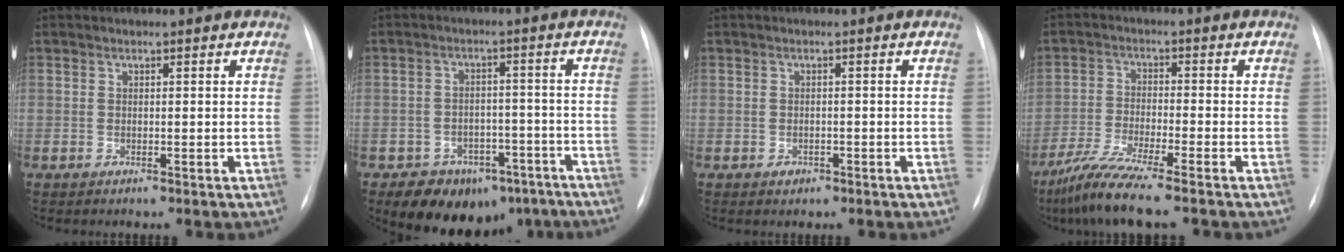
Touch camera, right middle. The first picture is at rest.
{"total": 11.8, "force": [-8.8, 7.4, 2.6], "torque": [-0.017, 0.047, -0.113]}
{"total": 1.3, "force": [-0.8, 1.0, 0.4], "torque": [-0.006, 0.002, -0.009]}
{"total": 8.2, "force": [-6.5, -0.3, 5.1], "torque": [-0.102, -0.030, -0.122]}